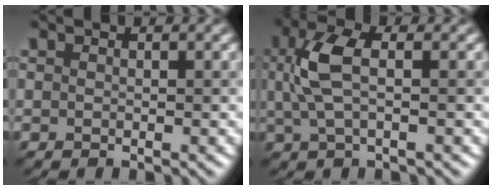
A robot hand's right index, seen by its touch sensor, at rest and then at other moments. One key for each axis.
{"total": 4.3, "fx": 0.8, "fy": 1.8, "fz": 3.8, "tx": -0.087, "ty": 0.013, "tz": 0.018}